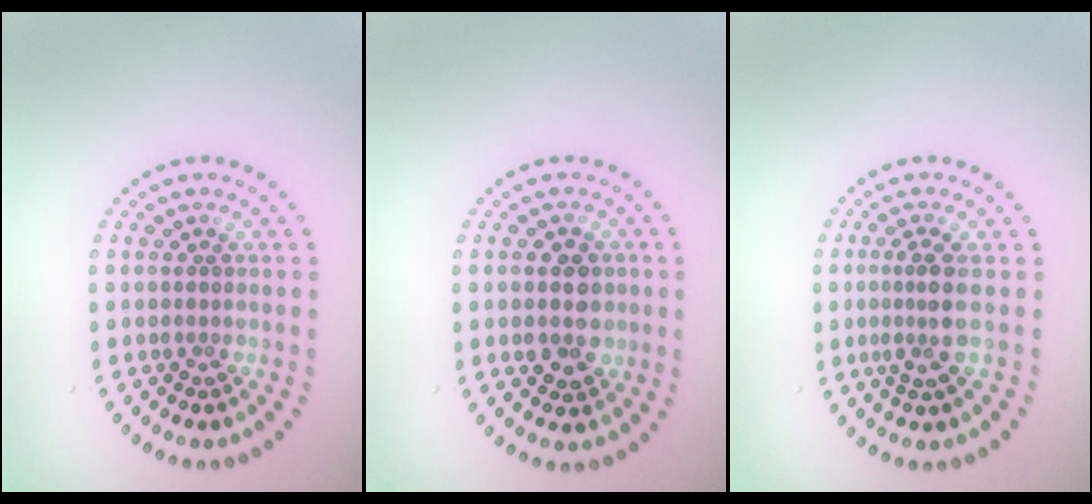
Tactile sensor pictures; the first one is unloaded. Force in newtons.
{"total": 3.2, "press": 3.2, "slide": 0.5}
{"total": 2.5, "press": 1.8, "slide": 1.7}